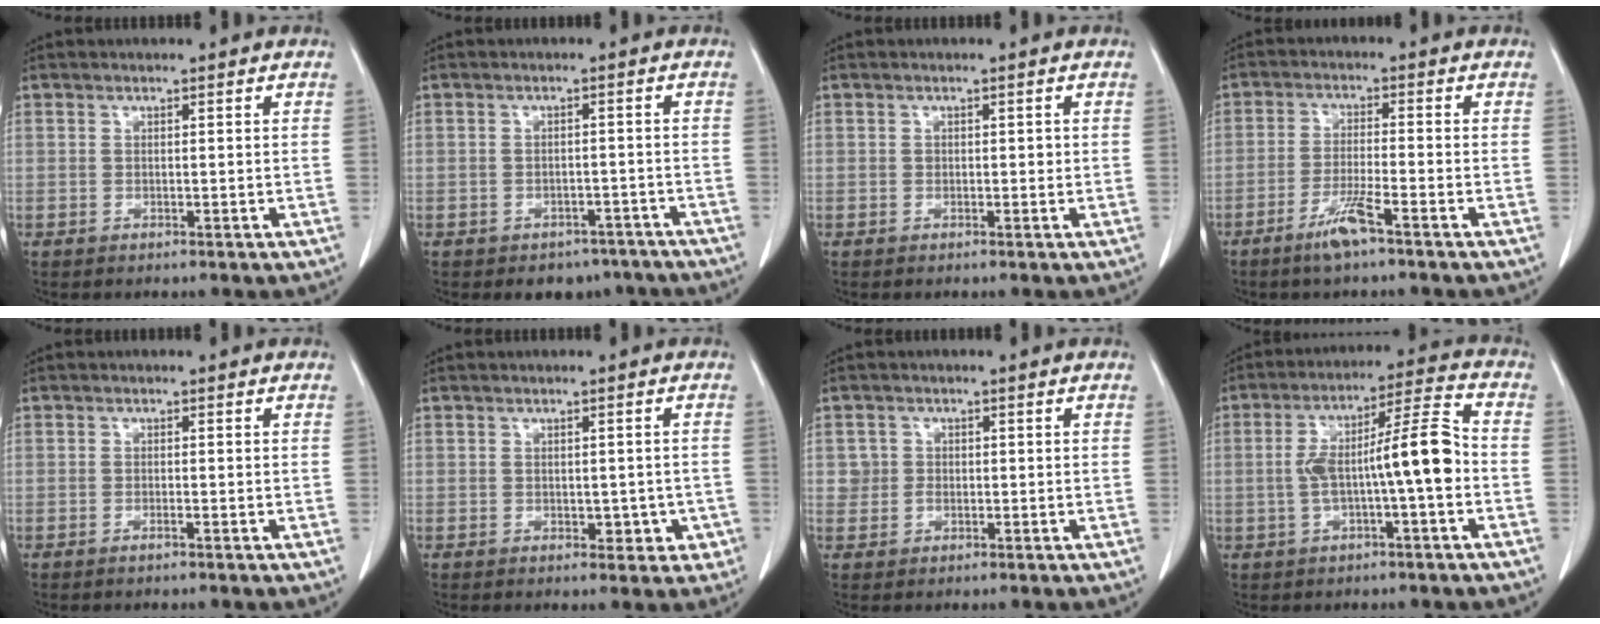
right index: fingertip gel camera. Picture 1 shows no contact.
{"total": 5.6, "force": [-4.4, 3.4, 0.8], "torque": [0.011, 0.018, -0.056]}
{"total": 1.0, "force": [0.0, 0.7, 0.7], "torque": [-0.008, 0.003, 0.001]}
{"total": 5.3, "force": [-3.4, -0.1, 4.0], "torque": [-0.080, -0.008, -0.068]}
{"total": 0.6, "force": [-0.4, -0.1, 0.4], "torque": [-0.009, 0.000, -0.006]}
{"total": 1.9, "force": [-0.4, 1.2, 1.4], "torque": [-0.015, 0.004, 0.001]}
{"total": 2.0, "force": [0.1, 2.0, 0.1], "torque": [0.006, 0.005, -0.001]}
{"total": 11.1, "force": [-1.6, 0.9, 11.0], "torque": [-0.188, 0.031, -0.030]}